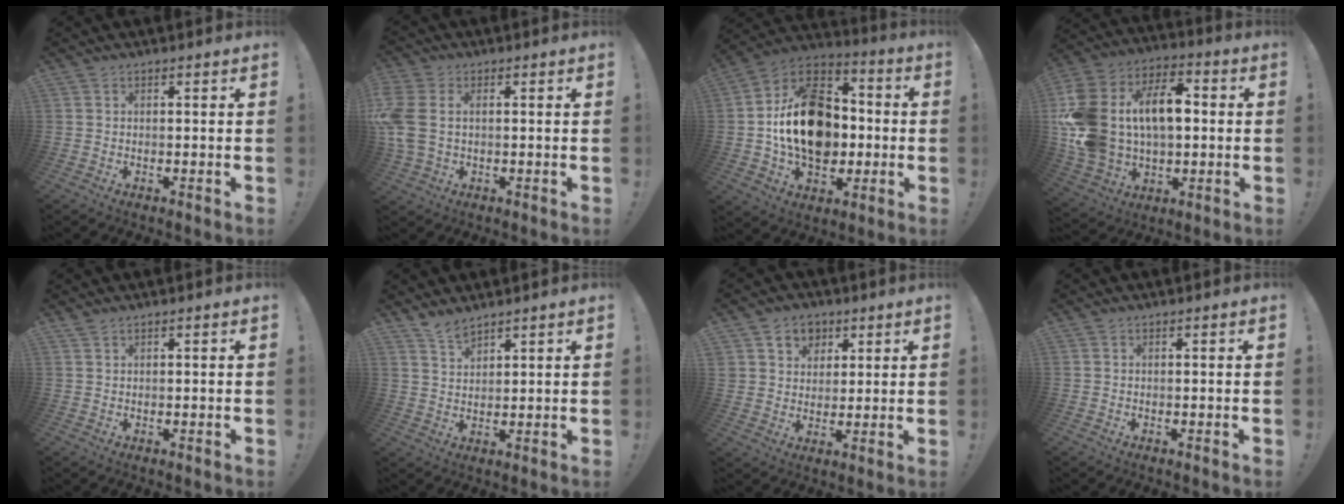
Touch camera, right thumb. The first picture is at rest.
{"total": 8.5, "force": [1.0, 5.9, 6.1], "torque": [-0.138, -0.002, 0.022]}
{"total": 22.3, "force": [-0.8, 16.0, 15.5], "torque": [-0.249, 0.019, -0.002]}
{"total": 22.6, "force": [3.6, 15.1, 16.4], "torque": [-0.324, 0.000, 0.070]}
{"total": 0.9, "force": [0.8, 0.0, 0.4], "torque": [-0.009, -0.001, 0.016]}
{"total": 5.4, "force": [4.8, 1.5, 1.9], "torque": [-0.034, -0.031, 0.089]}
{"total": 7.5, "force": [3.4, 6.5, 1.2], "torque": [-0.015, -0.029, 0.068]}
{"total": 0.0}